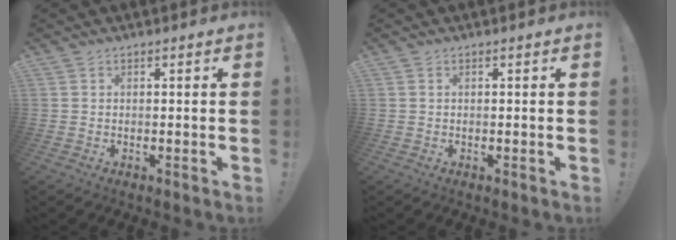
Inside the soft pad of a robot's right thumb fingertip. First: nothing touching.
{"total": 0.0}